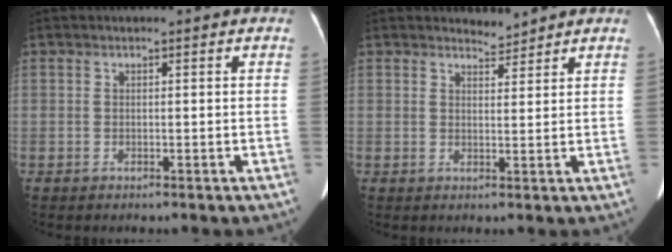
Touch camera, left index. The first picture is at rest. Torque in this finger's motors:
{"motor_torque": [1.04, -1.10, 0.09, 0.01]}